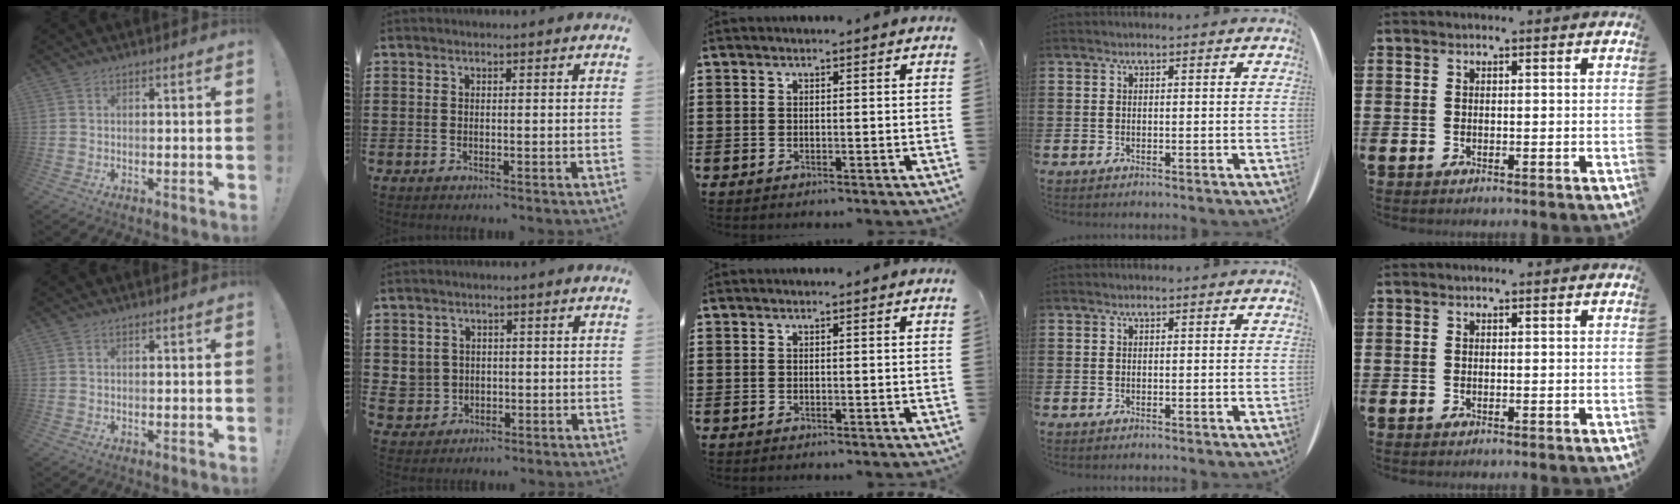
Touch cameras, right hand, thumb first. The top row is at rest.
{"index": {"total": 3.4, "force": [0.1, 3.4, 0.4], "torque": [-0.031, 0.008, -0.001]}}